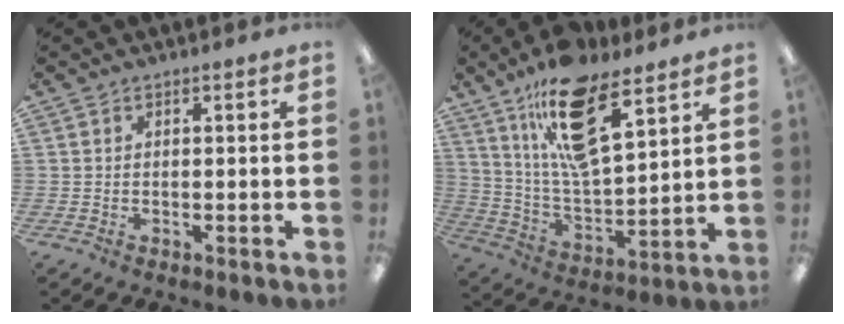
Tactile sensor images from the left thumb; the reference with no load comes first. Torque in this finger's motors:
{"motor_torque": [0.45, 0.51, 1.41, -1.37, 0.17]}